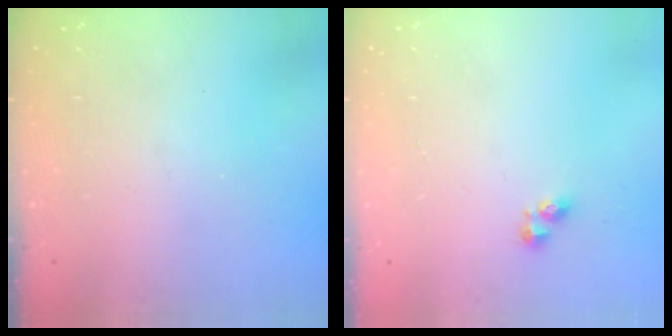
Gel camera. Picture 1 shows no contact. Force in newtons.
{"total": 3.3, "press": 3.3, "slide": 0.4}